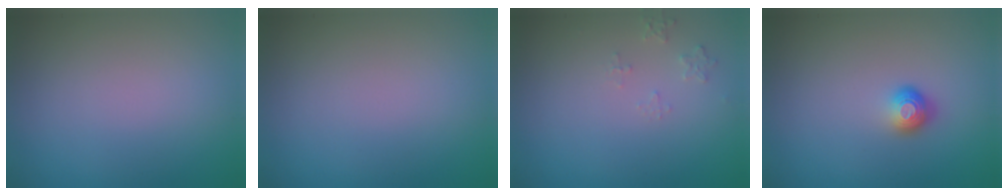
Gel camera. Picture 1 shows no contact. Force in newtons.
{"total": 0.0}
{"total": 1.1, "press": 1.1, "slide": 0.2}
{"total": 1.7, "press": 1.3, "slide": 1.2}